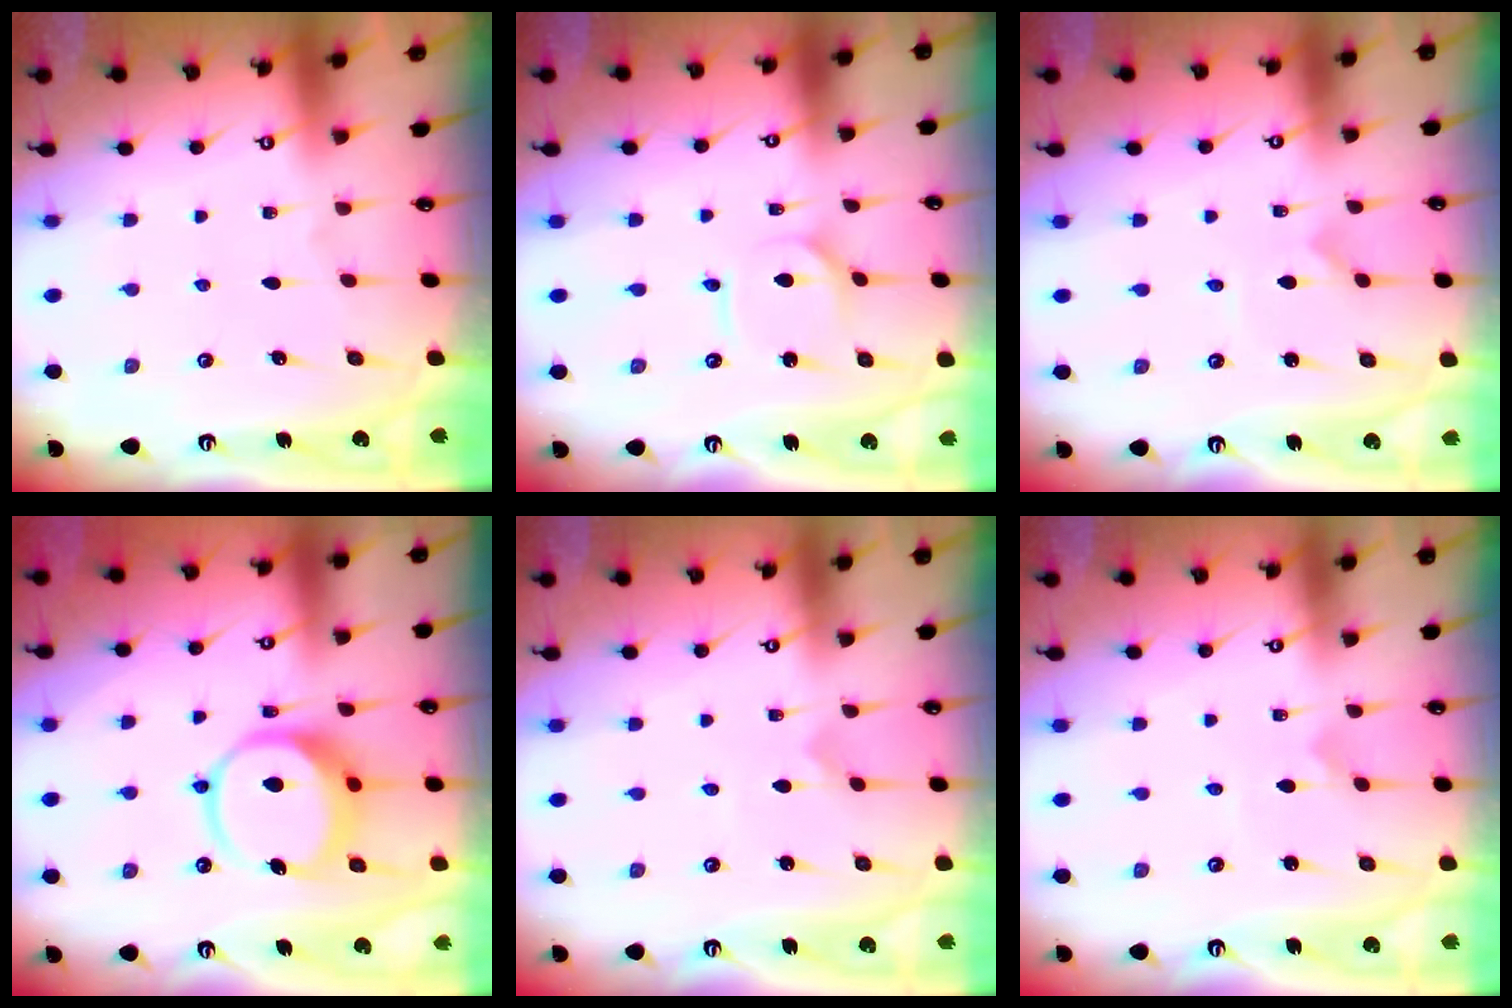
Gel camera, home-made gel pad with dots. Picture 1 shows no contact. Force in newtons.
{"total": 2.4, "press": 2.3, "slide": 0.2}
{"total": 0.0}
{"total": 12.1, "press": 12.0, "slide": 1.6}
{"total": 0.0}
{"total": 0.9, "press": 0.9, "slide": 0.1}